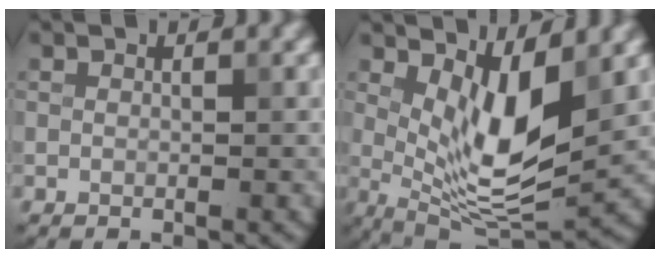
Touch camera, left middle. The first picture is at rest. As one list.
[{"total": 8.0, "force": [2.1, 2.8, 7.2], "torque": [-0.130, -0.019, 0.040]}]